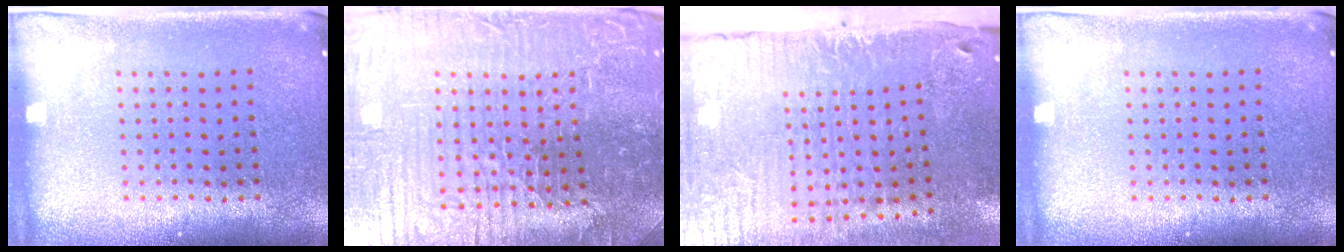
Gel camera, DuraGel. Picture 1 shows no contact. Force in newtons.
{"total": 5.6, "press": 5.4, "slide": 1.6}
{"total": 5.2, "press": 4.1, "slide": 3.1}
{"total": 0.0}